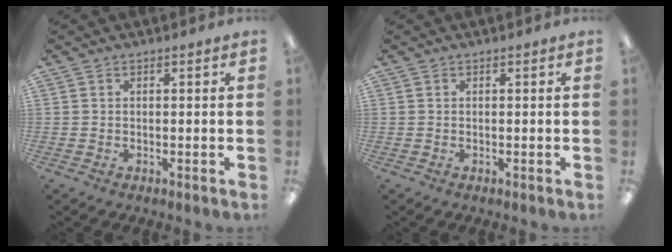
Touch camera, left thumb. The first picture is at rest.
{"total": 0.0}